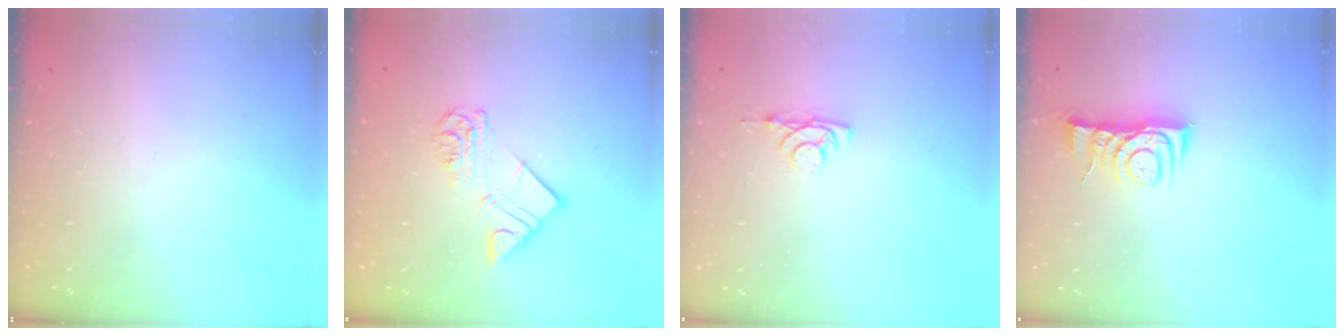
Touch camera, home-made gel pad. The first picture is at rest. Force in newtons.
{"total": 10.6, "press": 10.5, "slide": 1.2}
{"total": 4.2, "press": 4.1, "slide": 0.8}
{"total": 7.0, "press": 7.0, "slide": 0.9}